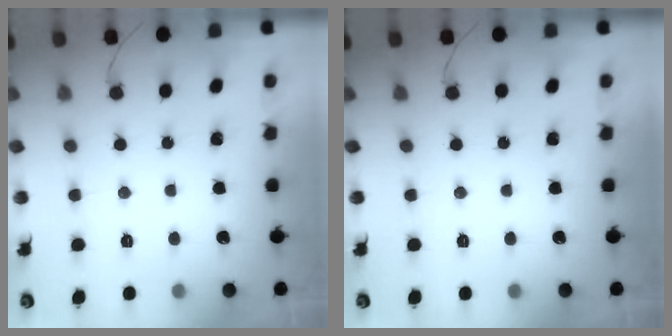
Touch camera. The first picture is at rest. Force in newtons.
{"total": 0.0}